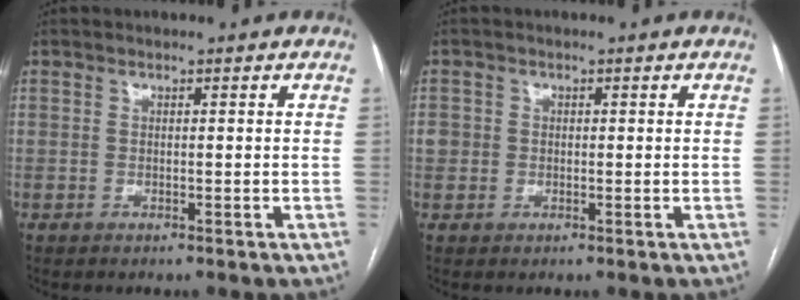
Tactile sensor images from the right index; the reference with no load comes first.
{"total": 2.8, "force": [0.0, 2.7, 0.8], "torque": [-0.017, 0.013, 0.005]}